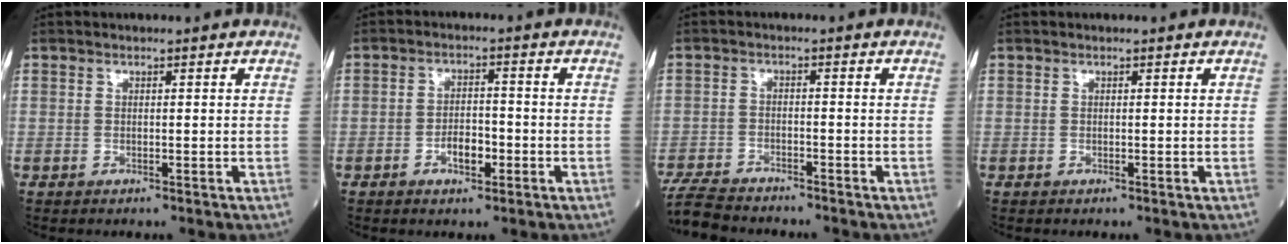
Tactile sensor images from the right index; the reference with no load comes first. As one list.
[{"total": 4.1, "force": [-1.7, 1.8, 3.2], "torque": [-0.055, 0.004, -0.029]}, {"total": 8.0, "force": [-7.5, 1.5, 2.3], "torque": [-0.041, -0.019, -0.129]}, {"total": 0.0}]